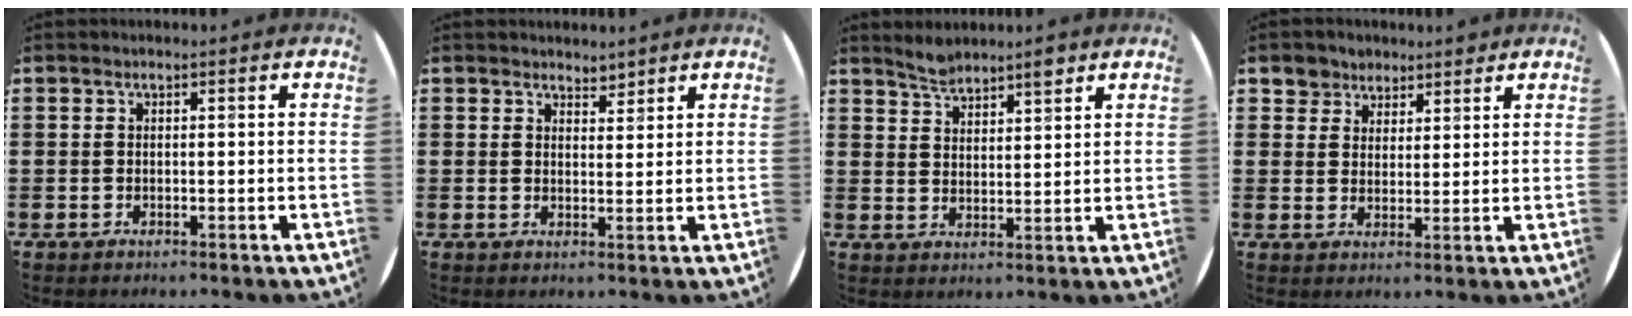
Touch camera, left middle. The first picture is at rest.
{"total": 2.2, "force": [2.1, 0.5, -0.1], "torque": [0.001, -0.001, 0.039]}
{"total": 4.3, "force": [4.0, 1.2, 1.2], "torque": [-0.029, -0.009, 0.073]}
{"total": 4.6, "force": [3.6, 2.8, -0.2], "torque": [-0.015, 0.002, 0.068]}